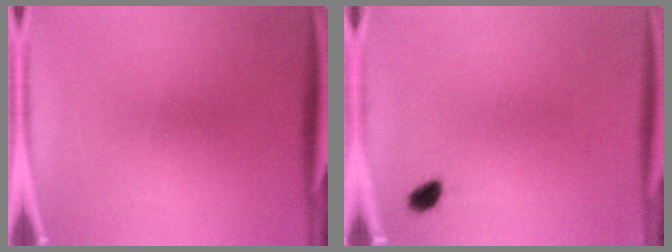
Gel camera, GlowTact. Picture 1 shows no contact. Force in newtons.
{"total": 1.9}